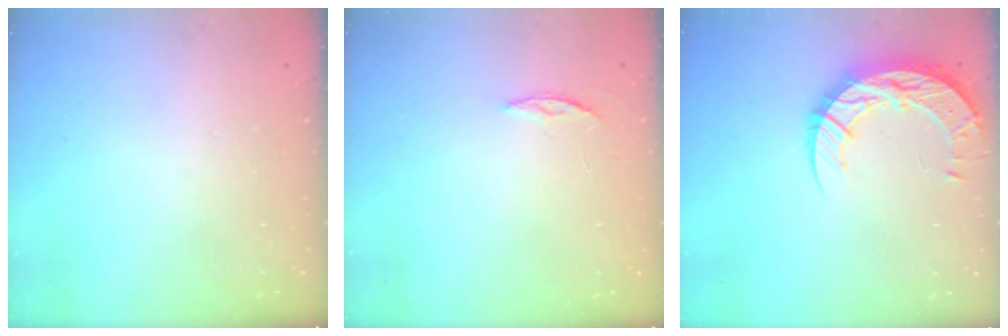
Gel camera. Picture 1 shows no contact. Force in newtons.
{"total": 3.5, "press": 3.5, "slide": 0.4}
{"total": 13.5, "press": 13.5, "slide": 1.0}